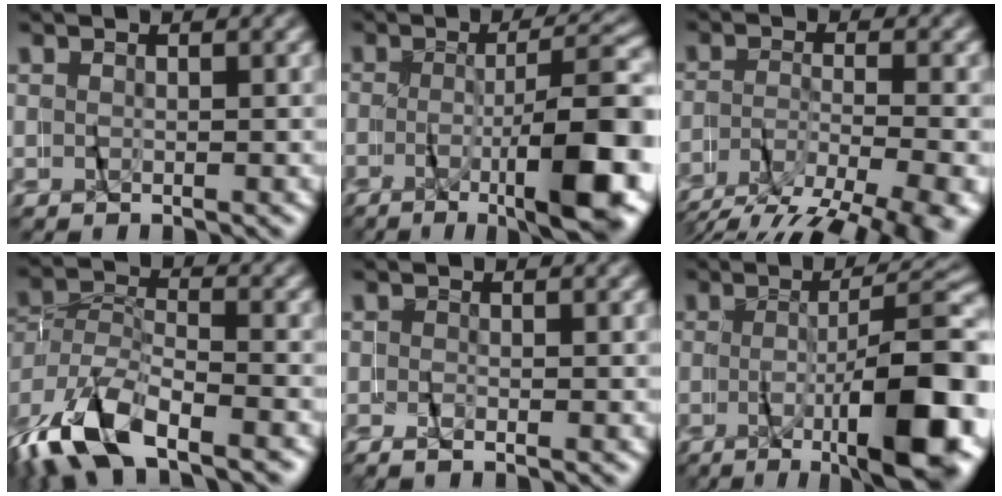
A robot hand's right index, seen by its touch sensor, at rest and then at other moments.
{"total": 10.4, "force": [-3.8, 2.1, 9.4], "torque": [-0.114, 0.003, -0.058]}
{"total": 7.2, "force": [-4.5, 2.7, 5.0], "torque": [-0.079, -0.022, -0.064]}
{"total": 6.7, "force": [-4.9, 3.1, 3.3], "torque": [-0.078, -0.021, -0.075]}
{"total": 0.8, "force": [-0.7, -0.1, 0.3], "torque": [-0.009, 0.002, -0.018]}
{"total": 12.5, "force": [-4.2, 3.0, 11.4], "torque": [-0.136, 0.005, -0.061]}